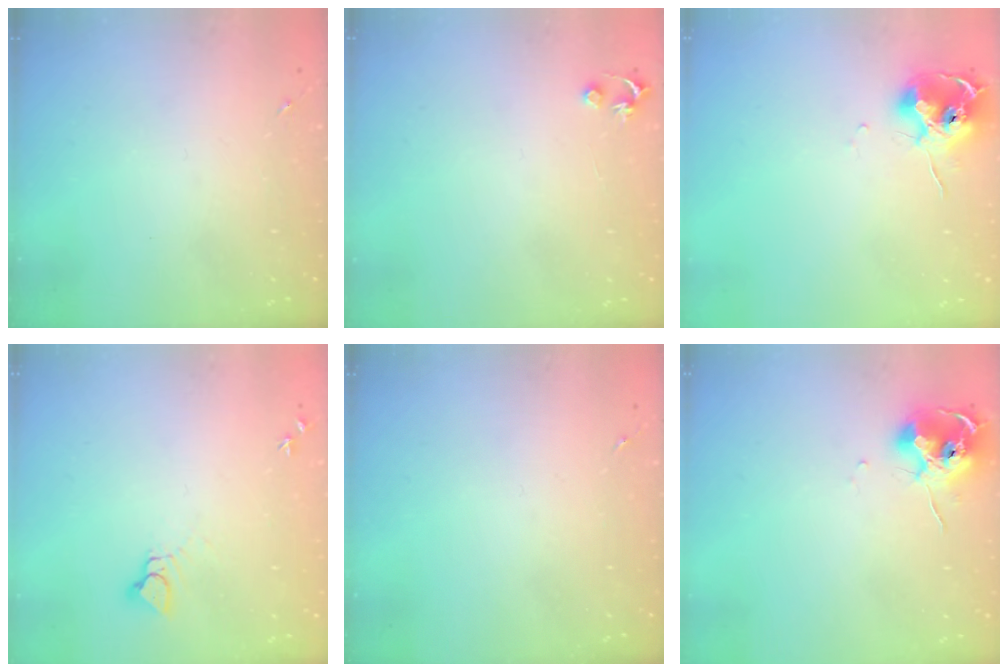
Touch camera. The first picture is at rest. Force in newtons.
{"total": 3.5, "press": 3.5, "slide": 0.3}
{"total": 10.6, "press": 10.5, "slide": 0.8}
{"total": 3.9, "press": 3.9, "slide": 0.2}
{"total": 0.0}
{"total": 10.3, "press": 10.3, "slide": 0.9}